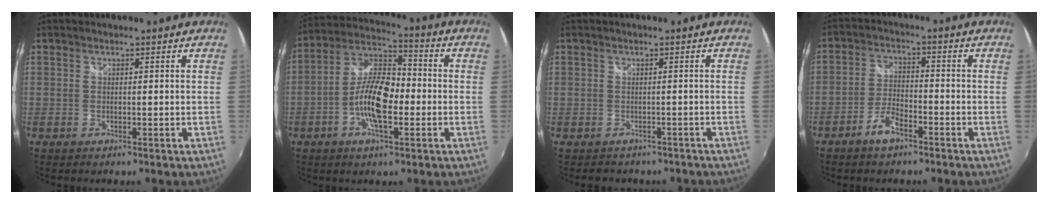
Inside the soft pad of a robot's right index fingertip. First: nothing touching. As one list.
[{"total": 12.1, "force": [-2.9, 4.8, 10.8], "torque": [-0.216, 0.011, -0.059]}, {"total": 3.3, "force": [-2.1, 2.5, 0.6], "torque": [-0.004, 0.008, -0.022]}, {"total": 5.3, "force": [-3.7, 1.9, 3.4], "torque": [-0.078, 0.006, -0.068]}]